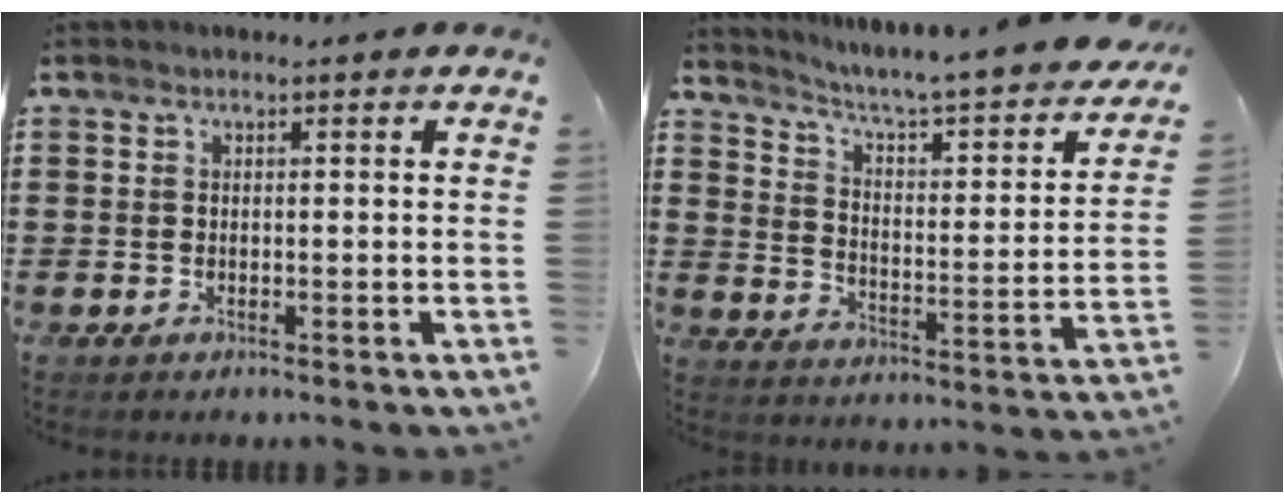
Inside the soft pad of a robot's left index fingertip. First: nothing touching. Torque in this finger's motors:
{"motor_torque": [2.14, 0.00, 0.32, 0.00]}